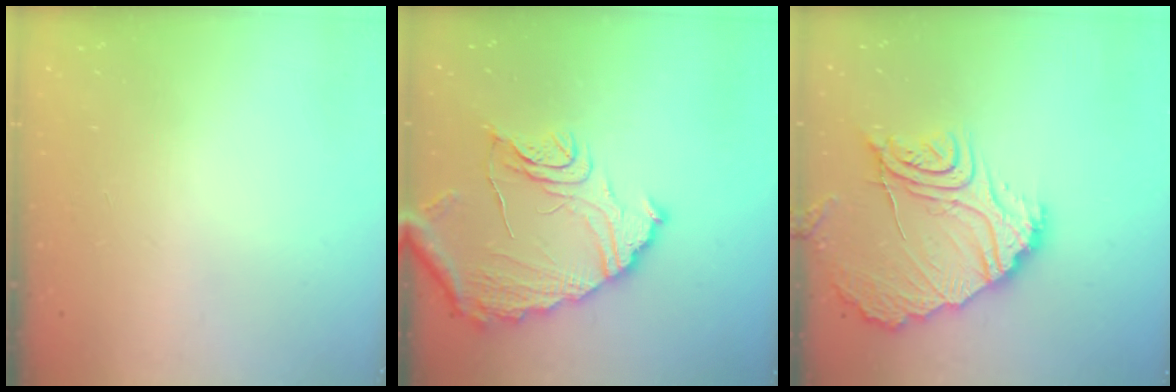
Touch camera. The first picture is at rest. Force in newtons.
{"total": 16.7, "press": 16.6, "slide": 1.3}
{"total": 16.3, "press": 16.2, "slide": 1.7}